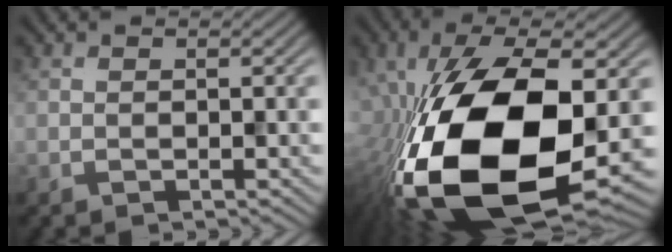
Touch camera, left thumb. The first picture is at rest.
{"total": 20.4, "force": [-5.2, 9.9, 17.0], "torque": [-0.364, -0.054, -0.067]}